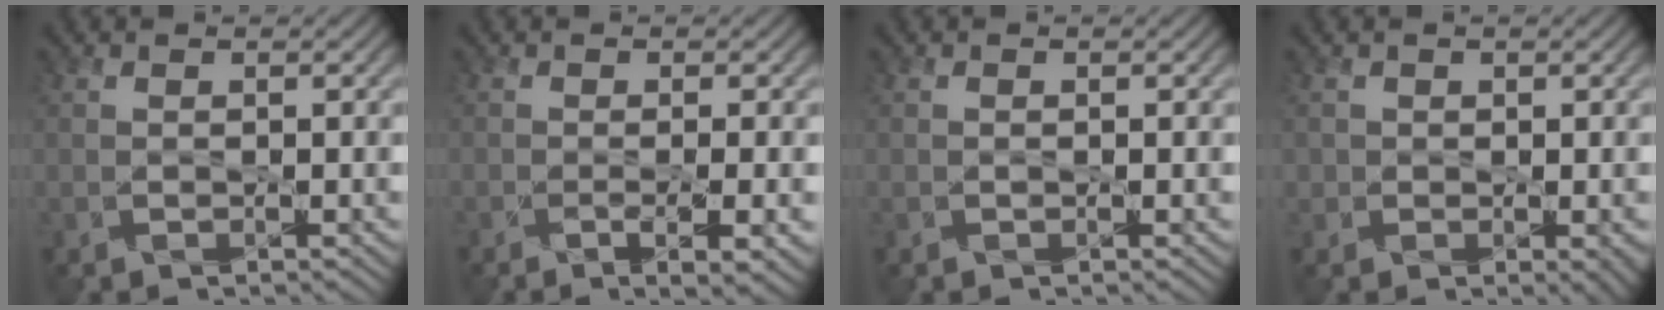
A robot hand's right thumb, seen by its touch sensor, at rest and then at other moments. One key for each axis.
{"total": 3.8, "fx": -1.6, "fy": 0.8, "fz": 3.3, "tx": -0.058, "ty": -0.005, "tz": -0.020}
{"total": 0.0}
{"total": 2.1, "fx": -0.1, "fy": 1.9, "fz": 0.9, "tx": -0.015, "ty": -0.009, "tz": -0.001}